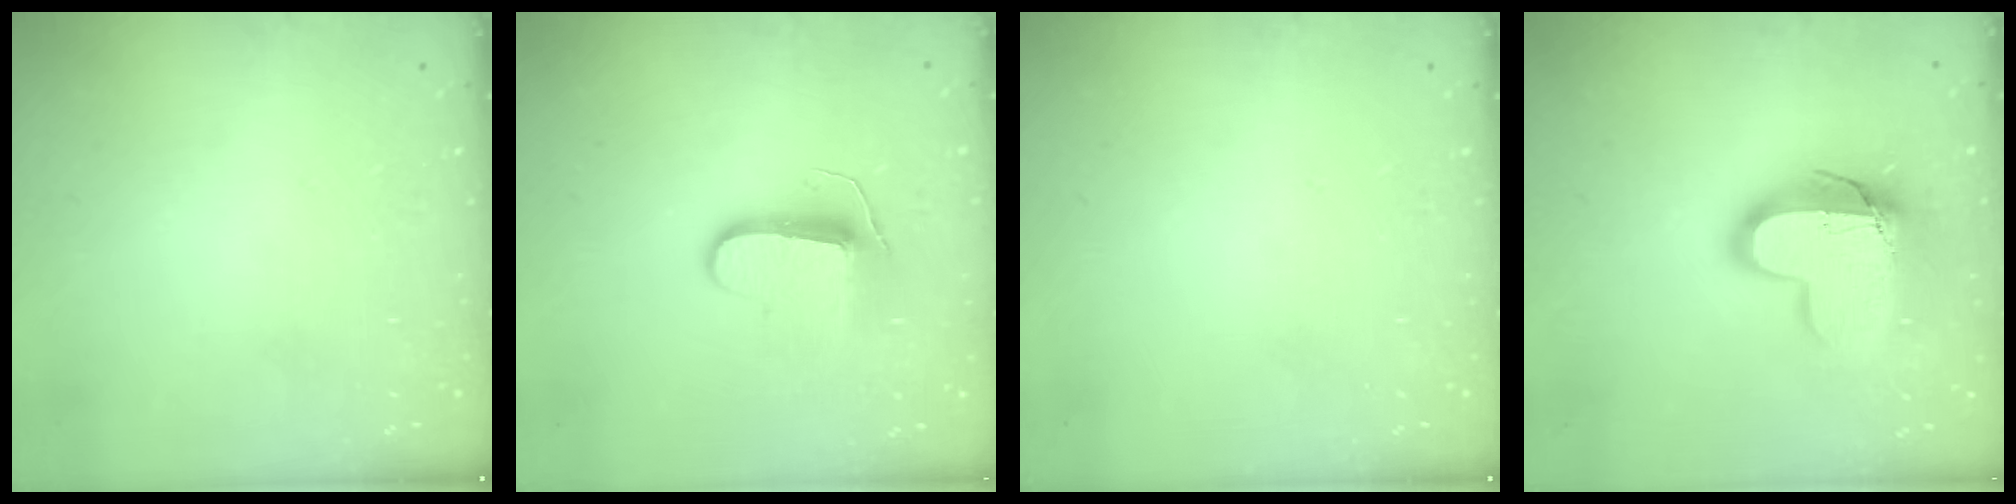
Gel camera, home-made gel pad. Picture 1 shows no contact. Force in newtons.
{"total": 9.4, "press": 9.4, "slide": 0.5}
{"total": 0.0}
{"total": 15.2, "press": 15.2, "slide": 1.4}